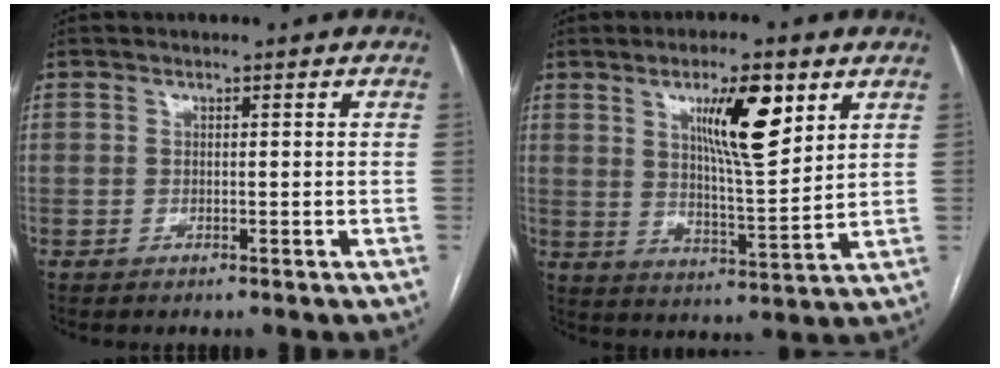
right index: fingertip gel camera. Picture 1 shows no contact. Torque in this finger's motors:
{"motor_torque": [0.70, 0.57, 0.32, 0.11]}